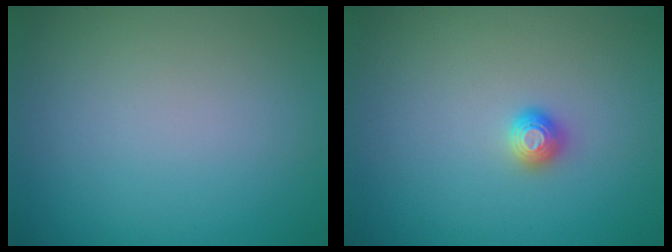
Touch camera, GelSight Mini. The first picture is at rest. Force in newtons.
{"total": 1.1, "press": 1.1, "slide": 0.1}